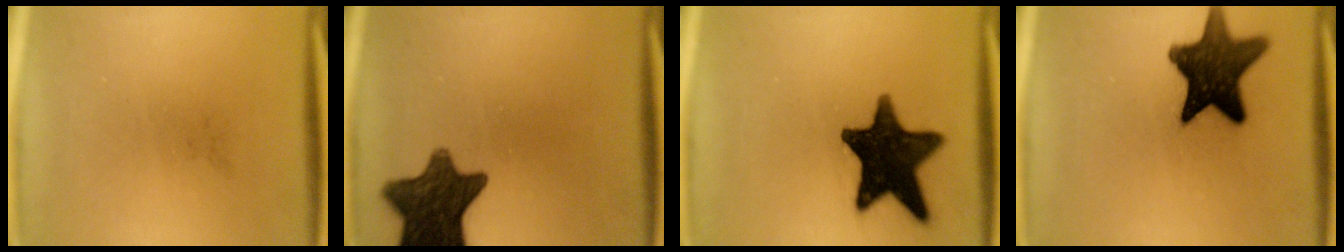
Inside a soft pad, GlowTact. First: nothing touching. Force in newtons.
{"total": 11.9}
{"total": 16.2}
{"total": 14.8}